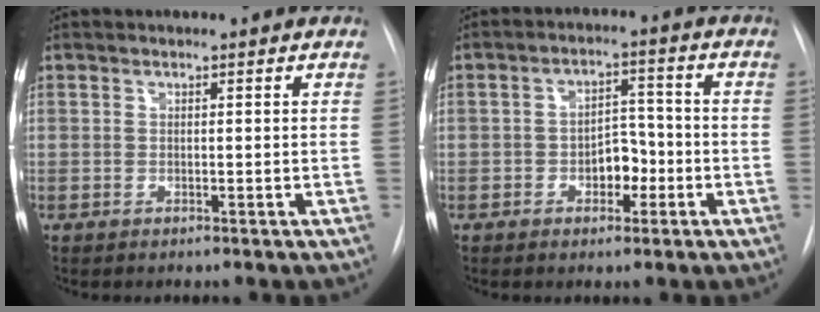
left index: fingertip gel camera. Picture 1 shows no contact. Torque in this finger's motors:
{"motor_torque": [0.23, -0.17, 0.21, 0.03]}